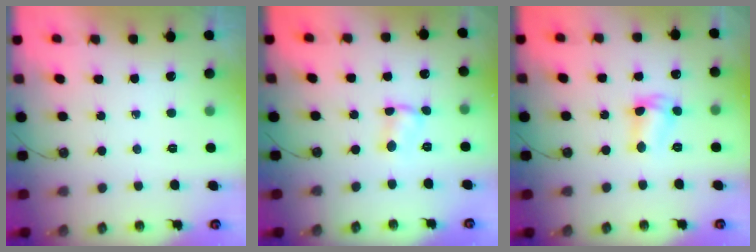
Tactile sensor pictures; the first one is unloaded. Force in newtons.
{"total": 1.8, "press": 1.8, "slide": 0.1}
{"total": 6.9, "press": 6.9, "slide": 0.4}